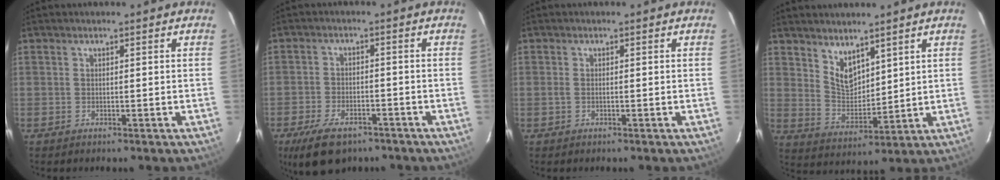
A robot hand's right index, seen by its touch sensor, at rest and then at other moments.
{"total": 10.7, "force": [-7.3, 5.3, 5.7], "torque": [-0.134, -0.012, -0.120]}
{"total": 0.8, "force": [-0.2, 0.3, 0.7], "torque": [-0.017, 0.000, -0.006]}
{"total": 7.0, "force": [5.0, 3.5, 3.5], "torque": [-0.056, -0.004, 0.104]}